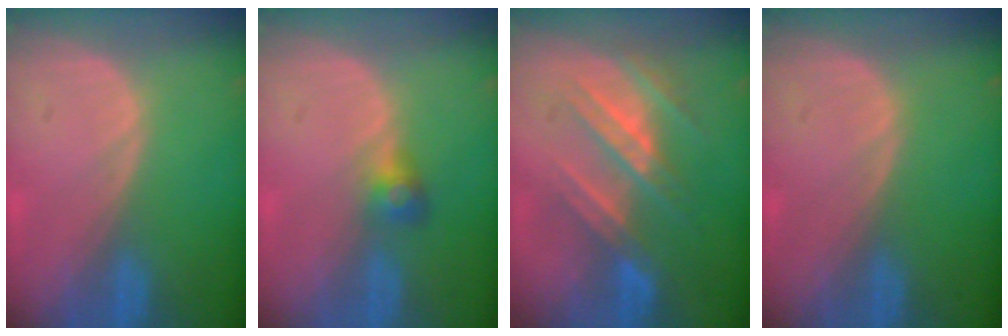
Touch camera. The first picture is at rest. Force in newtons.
{"total": 2.7, "press": 2.6, "slide": 0.8}
{"total": 7.9, "press": 7.5, "slide": 2.2}
{"total": 0.0}